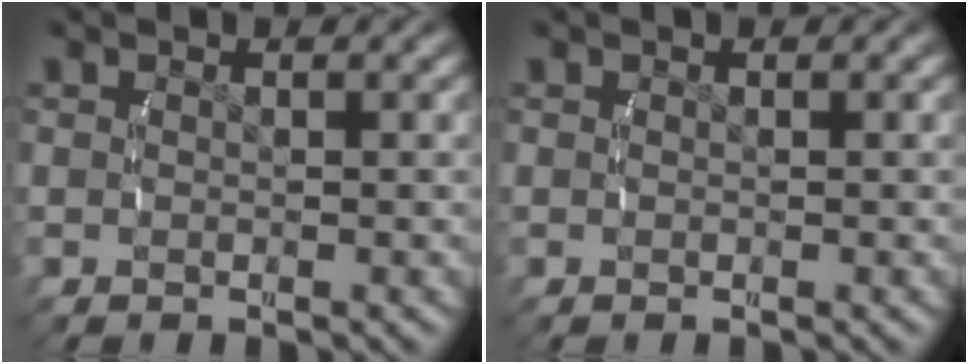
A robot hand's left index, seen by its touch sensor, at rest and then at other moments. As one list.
[{"total": 0.0}]